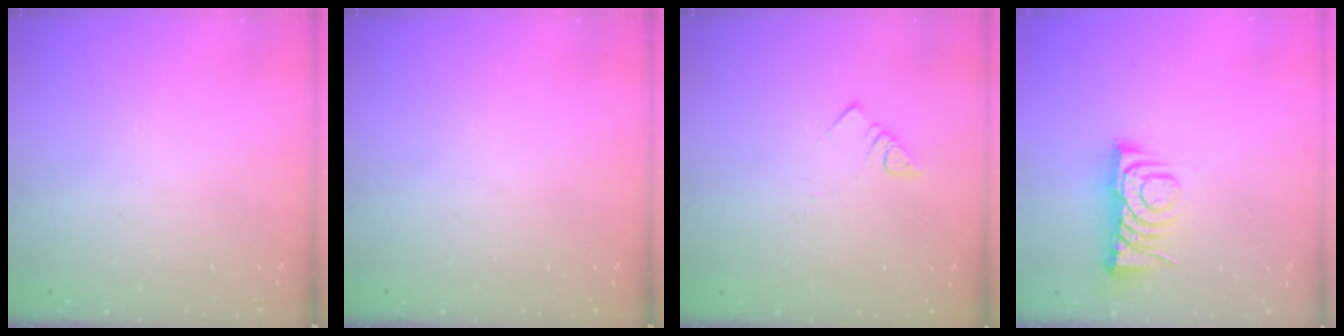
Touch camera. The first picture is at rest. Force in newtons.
{"total": 0.0}
{"total": 3.0, "press": 3.0, "slide": 0.0}
{"total": 8.1, "press": 8.1, "slide": 0.1}